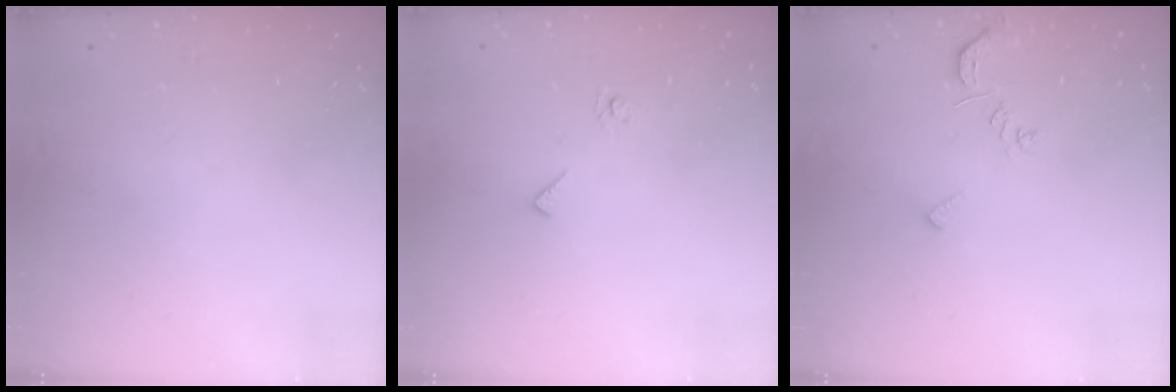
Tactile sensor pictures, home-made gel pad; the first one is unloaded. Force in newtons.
{"total": 6.7, "press": 6.6, "slide": 0.7}
{"total": 6.3, "press": 6.3, "slide": 0.6}